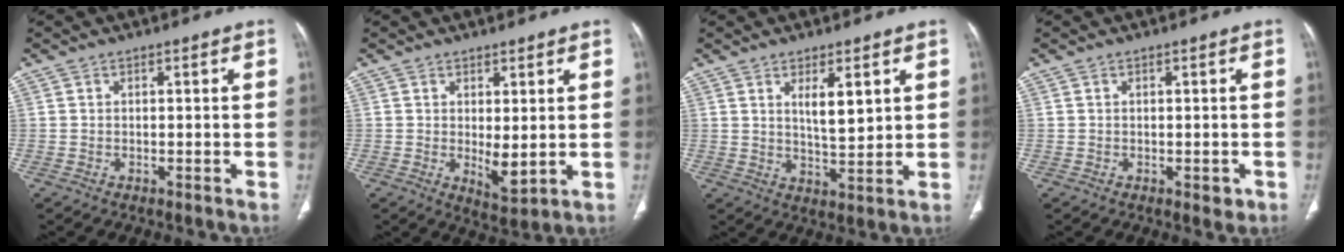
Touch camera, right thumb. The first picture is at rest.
{"total": 4.9, "force": [0.2, 1.9, 4.5], "torque": [-0.066, -0.018, 0.013]}
{"total": 6.4, "force": [2.6, 2.1, 5.5], "torque": [-0.082, -0.027, 0.048]}
{"total": 1.8, "force": [-0.7, 1.1, 1.3], "torque": [-0.009, 0.000, -0.005]}